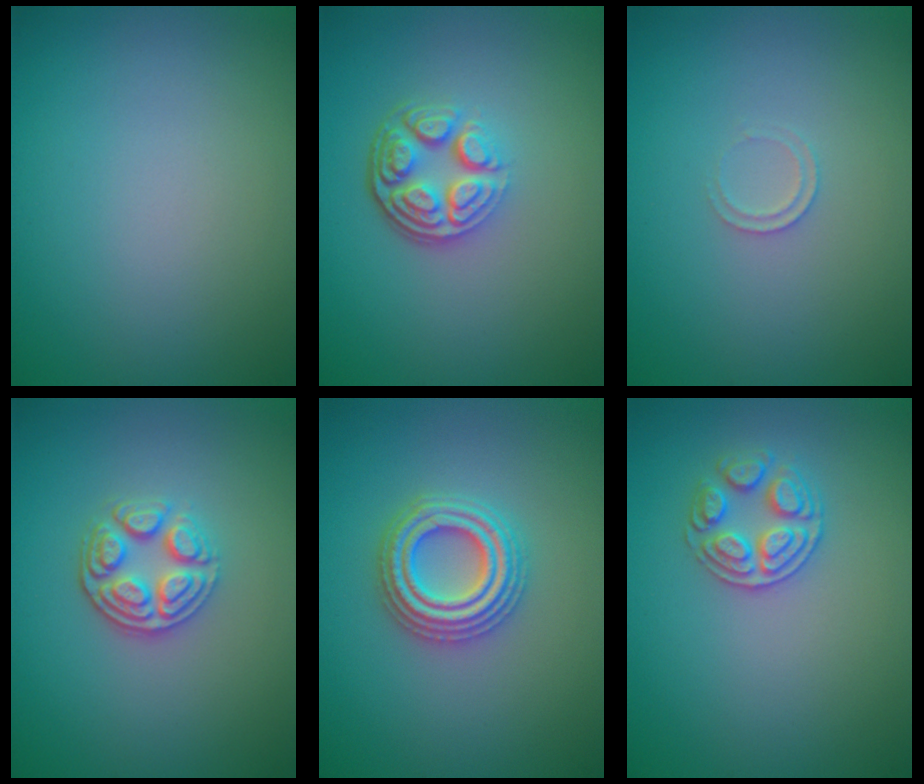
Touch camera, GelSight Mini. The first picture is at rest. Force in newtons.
{"total": 4.8, "press": 3.5, "slide": 3.3}
{"total": 0.9, "press": 0.9, "slide": 0.1}
{"total": 3.5, "press": 3.0, "slide": 1.8}
{"total": 4.3, "press": 4.2, "slide": 0.8}
{"total": 2.5, "press": 2.4, "slide": 0.6}